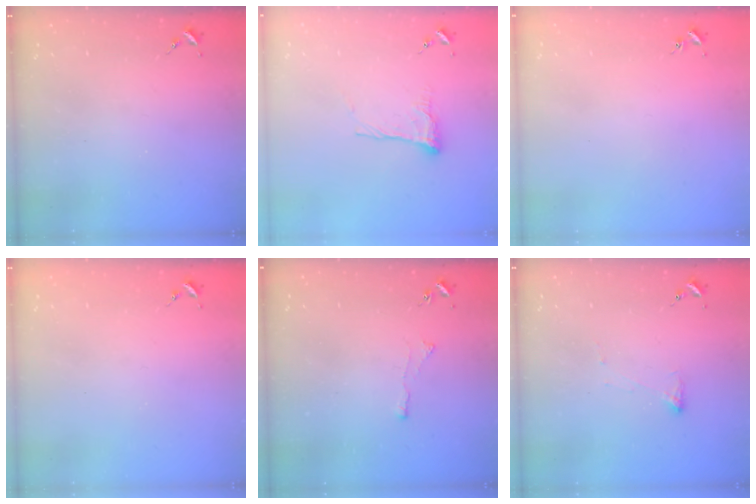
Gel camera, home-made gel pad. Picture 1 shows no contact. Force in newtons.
{"total": 11.7, "press": 11.6, "slide": 1.0}
{"total": 0.9, "press": 0.8, "slide": 0.2}
{"total": 0.7, "press": 0.7, "slide": 0.1}
{"total": 2.6, "press": 2.5, "slide": 0.6}
{"total": 4.1, "press": 4.1, "slide": 0.8}